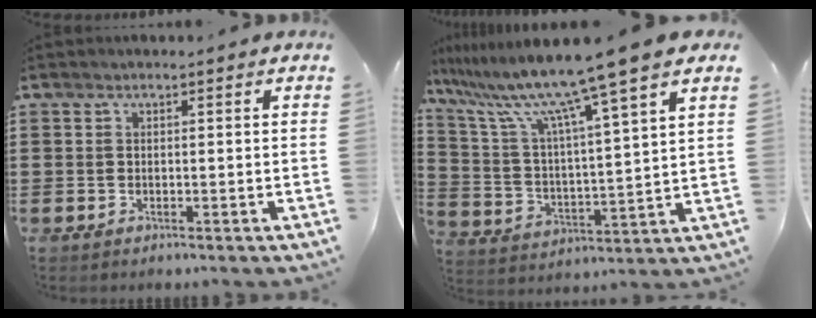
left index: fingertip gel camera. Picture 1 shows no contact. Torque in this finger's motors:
{"motor_torque": [1.32, 0.82, 1.05, 0.21]}